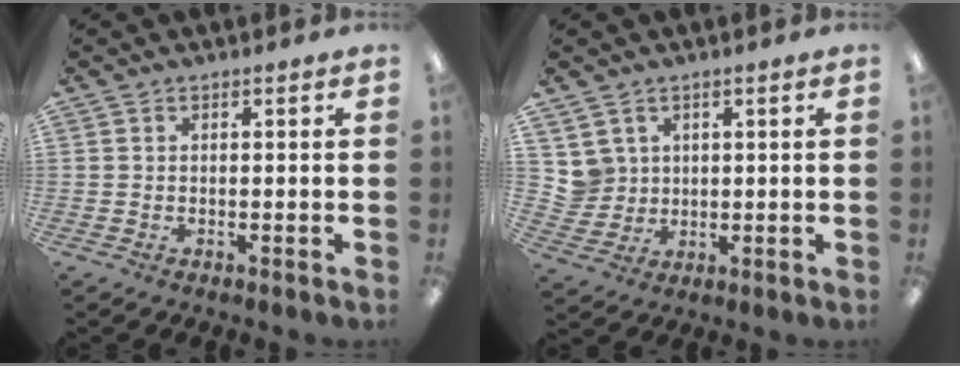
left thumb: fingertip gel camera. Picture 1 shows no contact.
{"total": 5.3, "force": [2.6, 4.6, -0.1], "torque": [-0.014, -0.003, 0.053]}